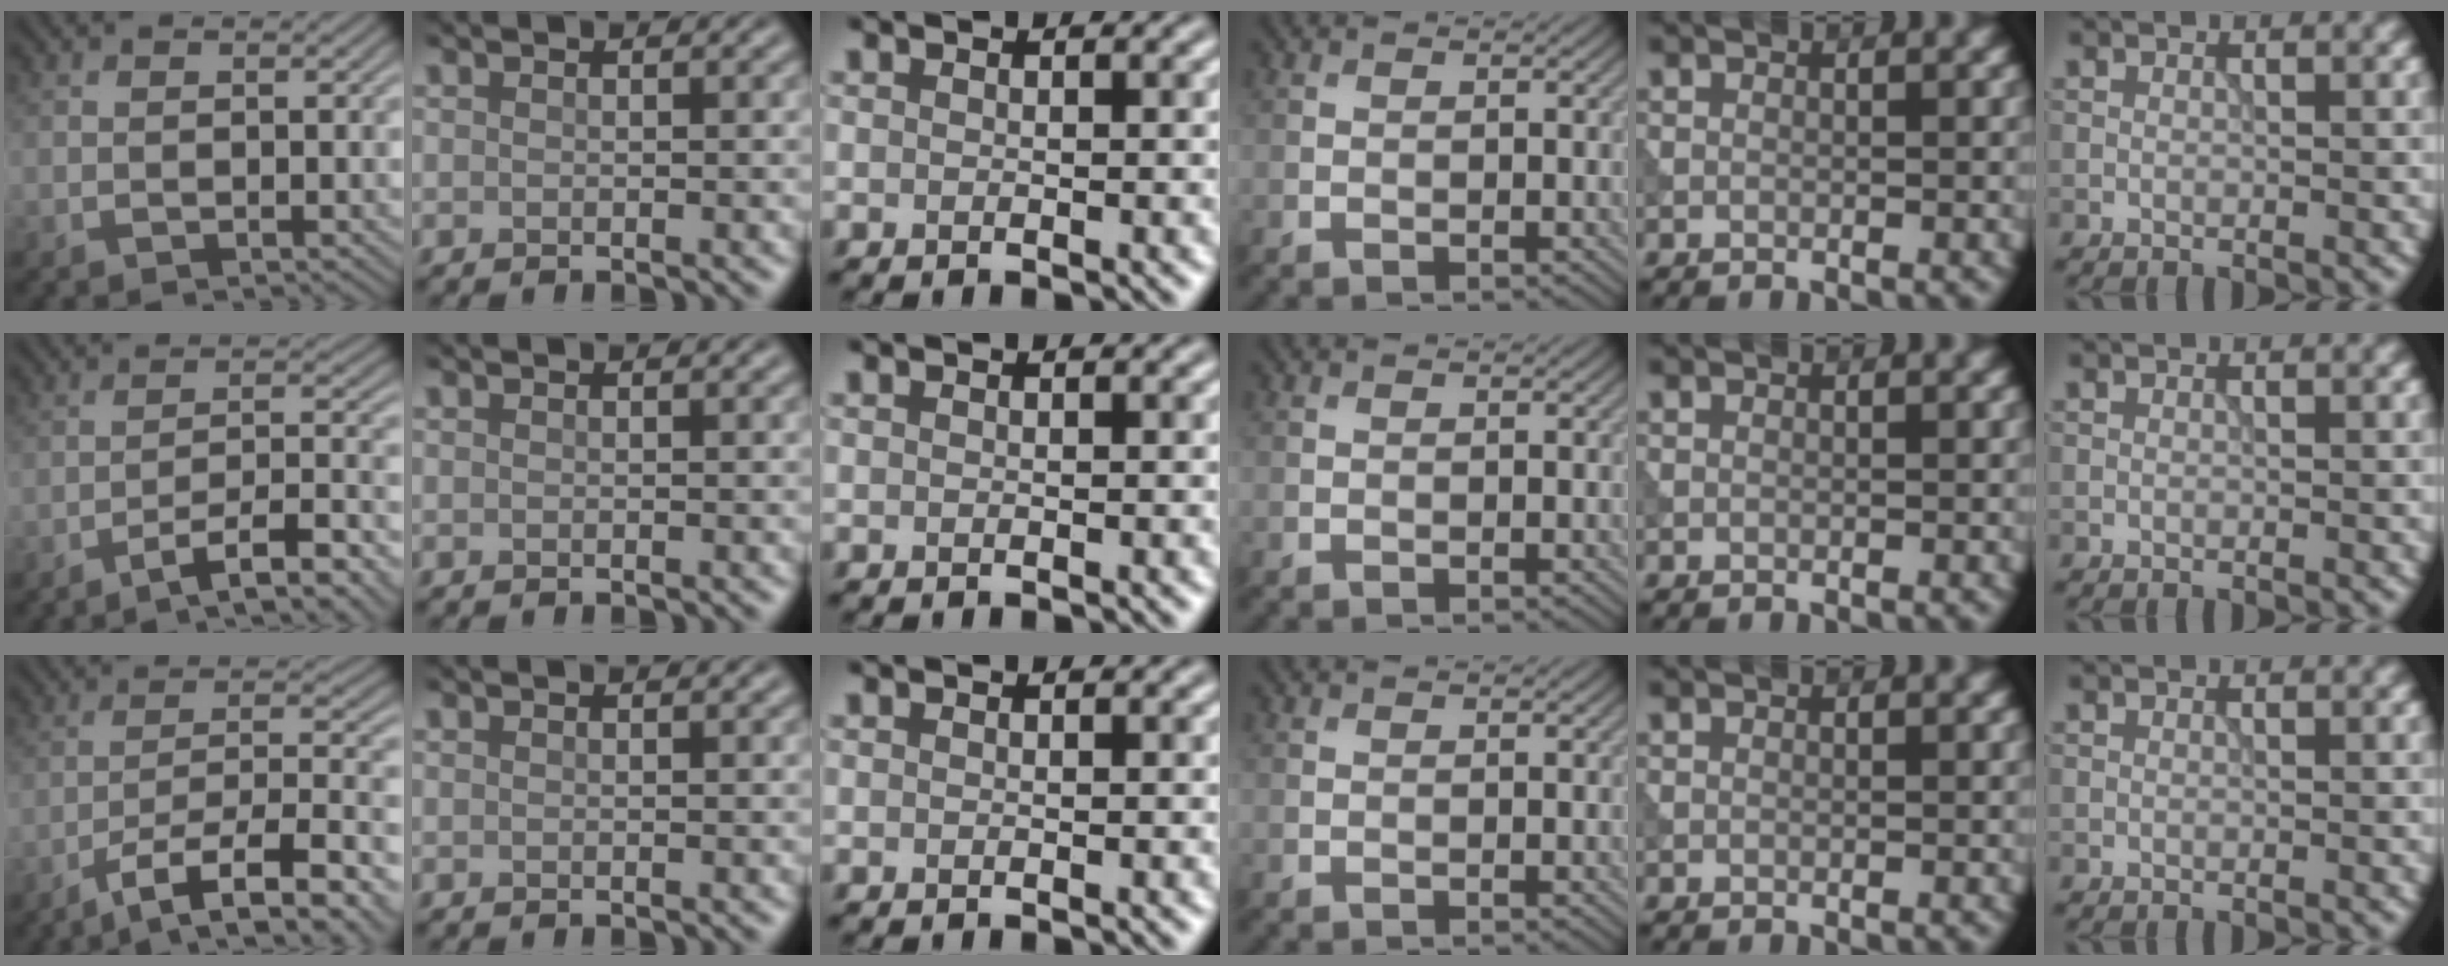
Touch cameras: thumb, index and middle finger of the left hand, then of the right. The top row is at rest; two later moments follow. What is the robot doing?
{"motion": "extract", "object": "tissue"}